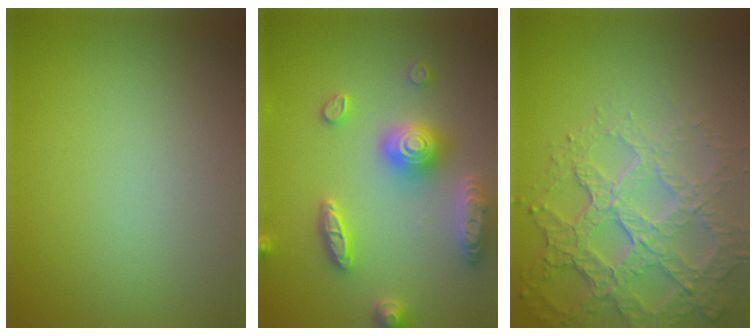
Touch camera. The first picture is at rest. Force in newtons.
{"total": 5.4, "press": 5.3, "slide": 0.9}
{"total": 7.7, "press": 5.3, "slide": 5.5}